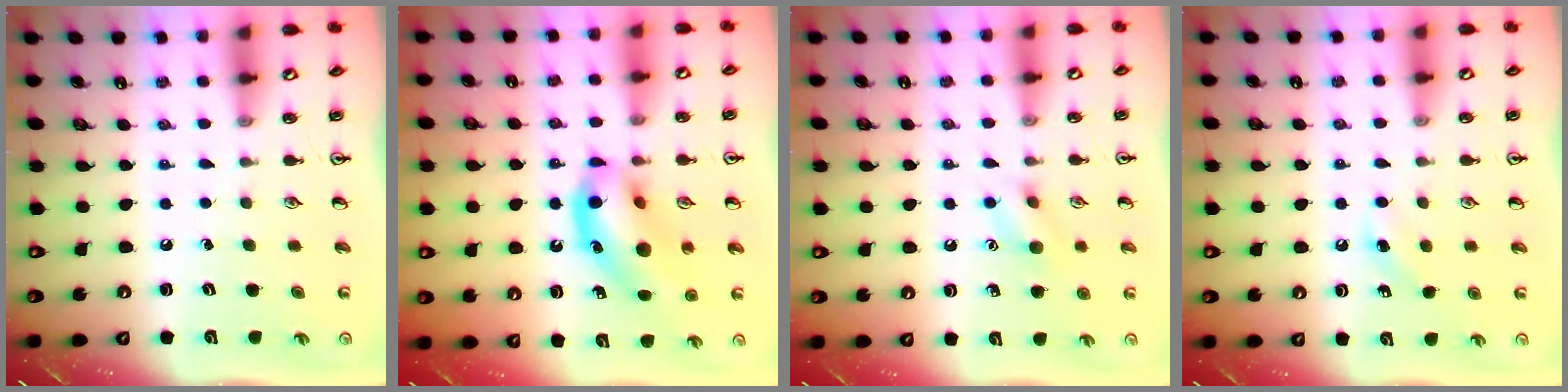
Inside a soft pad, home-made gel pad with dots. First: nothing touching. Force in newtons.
{"total": 14.7, "press": 14.1, "slide": 4.2}
{"total": 7.7, "press": 7.6, "slide": 1.0}
{"total": 4.5, "press": 4.2, "slide": 1.3}